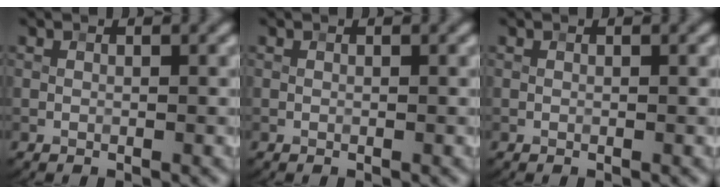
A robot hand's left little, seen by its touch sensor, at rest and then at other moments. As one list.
[{"total": 0.0}, {"total": 0.0}]